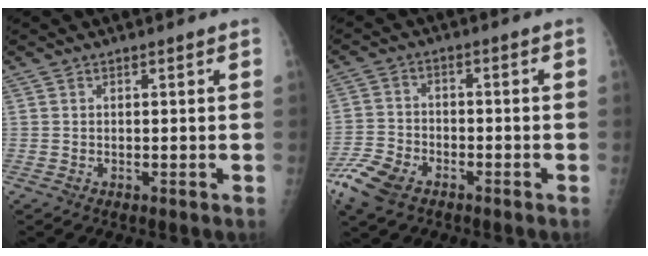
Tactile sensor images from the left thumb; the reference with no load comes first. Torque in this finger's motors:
{"motor_torque": [-0.02, 1.69, -0.07, 0.18, 0.25]}